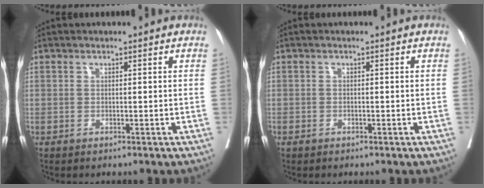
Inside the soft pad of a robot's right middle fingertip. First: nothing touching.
{"total": 0.7, "force": [-0.4, 0.5, 0.2], "torque": [-0.004, 0.002, -0.007]}